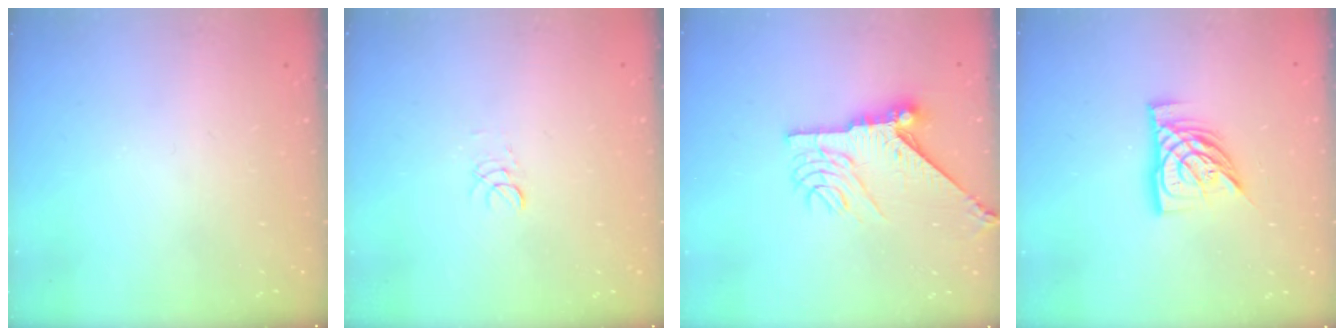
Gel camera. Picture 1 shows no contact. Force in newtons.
{"total": 2.9, "press": 2.8, "slide": 0.3}
{"total": 13.4, "press": 13.4, "slide": 1.2}
{"total": 13.0, "press": 13.0, "slide": 1.2}